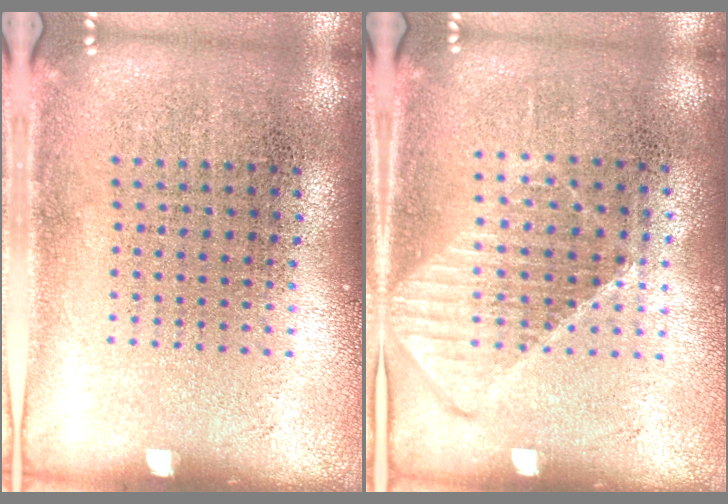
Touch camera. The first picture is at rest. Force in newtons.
{"total": 1.2, "press": 1.1, "slide": 0.4}